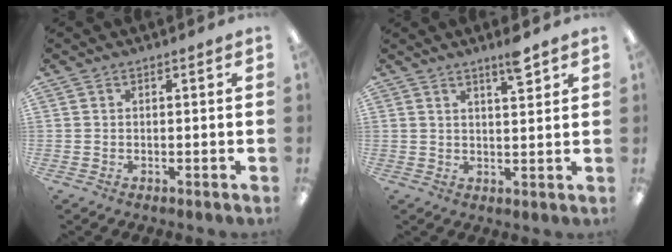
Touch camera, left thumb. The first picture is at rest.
{"total": 4.8, "force": [3.6, 0.6, 3.1], "torque": [-0.046, -0.018, 0.057]}